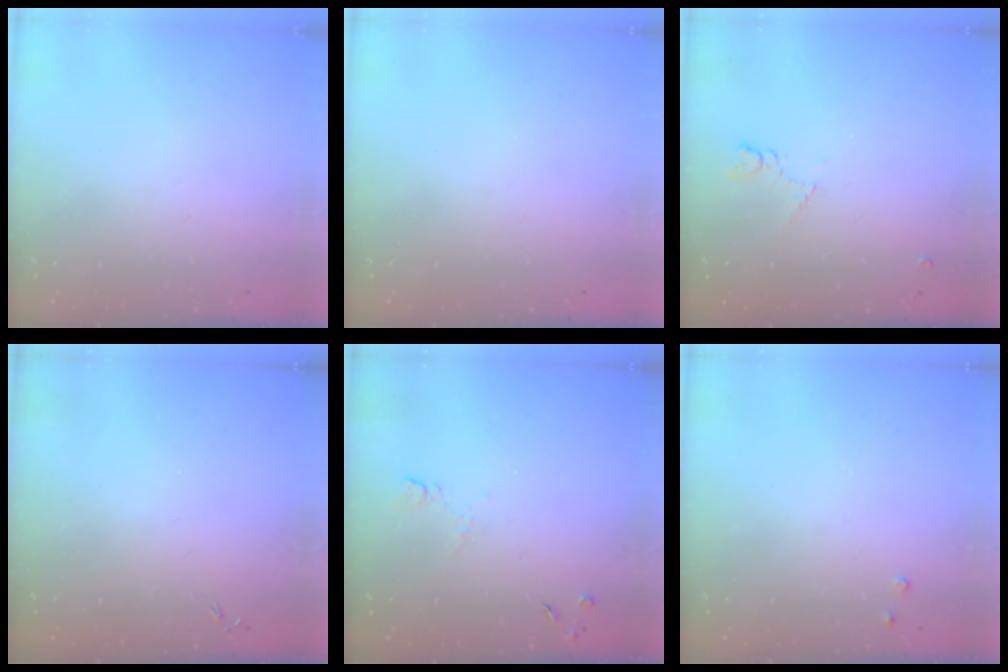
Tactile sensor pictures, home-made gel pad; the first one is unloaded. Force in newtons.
{"total": 0.0}
{"total": 5.2, "press": 5.1, "slide": 0.8}
{"total": 0.0}
{"total": 4.1, "press": 4.0, "slide": 0.8}
{"total": 1.8, "press": 1.8, "slide": 0.4}